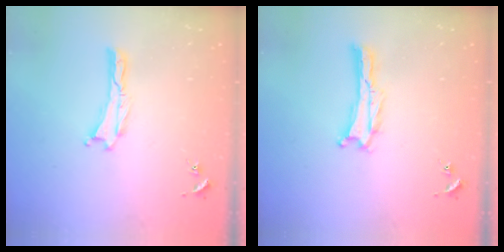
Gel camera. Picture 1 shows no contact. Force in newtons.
{"total": 0.0}